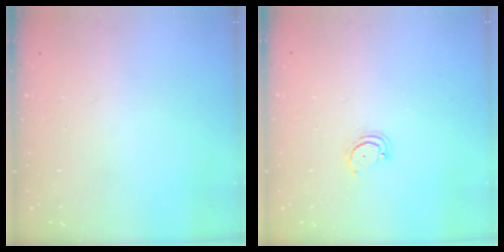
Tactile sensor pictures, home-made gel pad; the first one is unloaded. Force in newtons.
{"total": 3.3, "press": 3.3, "slide": 0.2}